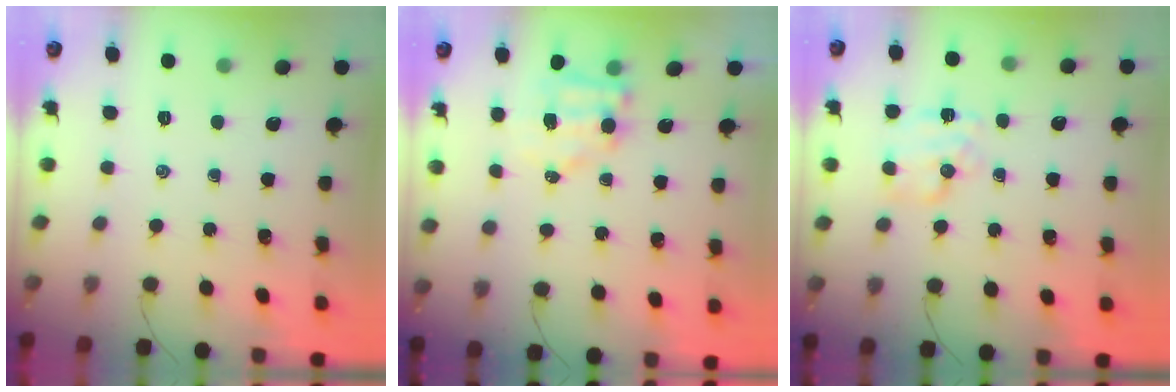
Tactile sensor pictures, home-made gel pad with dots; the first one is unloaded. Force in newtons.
{"total": 5.8, "press": 5.8, "slide": 0.7}
{"total": 7.5, "press": 7.4, "slide": 0.8}